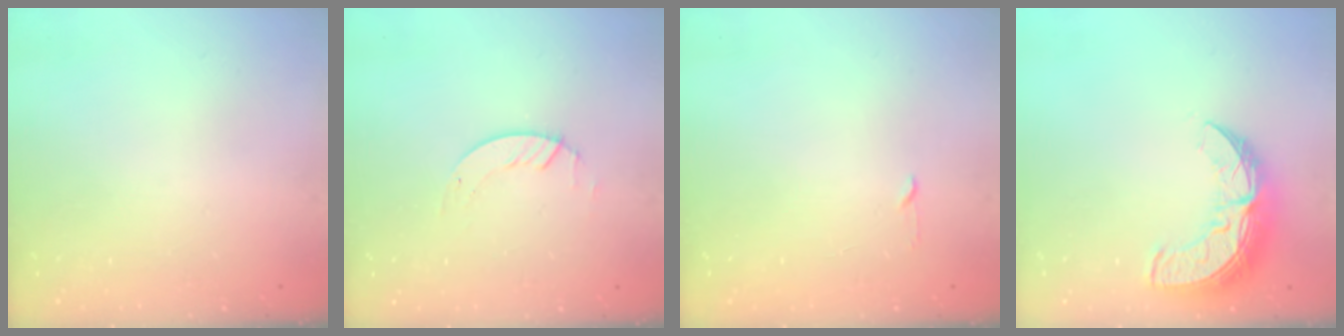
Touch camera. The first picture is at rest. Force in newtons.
{"total": 1.3, "press": 1.2, "slide": 0.1}
{"total": 2.3, "press": 2.2, "slide": 0.3}
{"total": 11.3, "press": 11.3, "slide": 0.8}